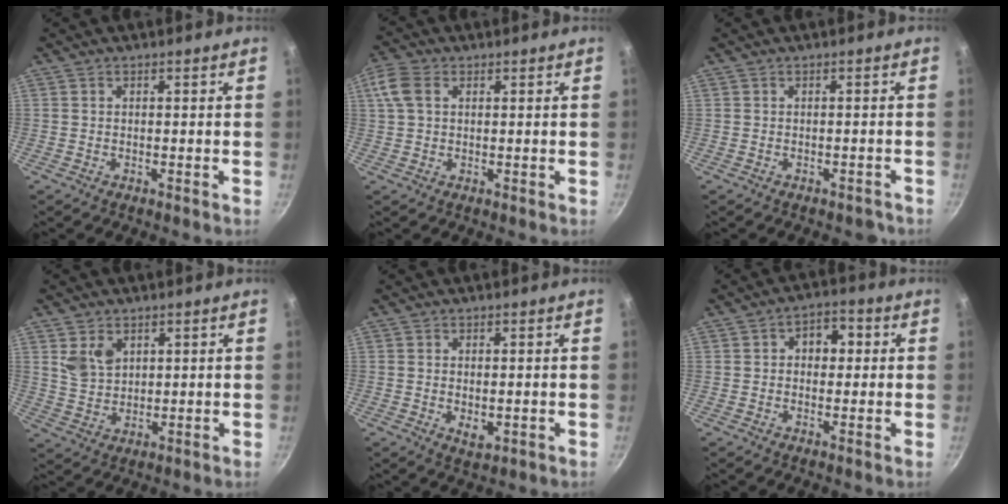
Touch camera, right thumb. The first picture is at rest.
{"total": 5.3, "force": [1.6, 3.6, 3.6], "torque": [-0.073, 0.009, 0.026]}
{"total": 1.6, "force": [-1.2, 0.9, 0.5], "torque": [0.002, 0.023, -0.002]}
{"total": 6.0, "force": [2.5, 4.2, 3.4], "torque": [-0.049, -0.016, 0.056]}
{"total": 2.9, "force": [-0.2, 1.8, 2.3], "torque": [-0.038, -0.010, 0.001]}
{"total": 5.6, "force": [1.0, 4.1, 3.7], "torque": [-0.017, 0.010, 0.006]}